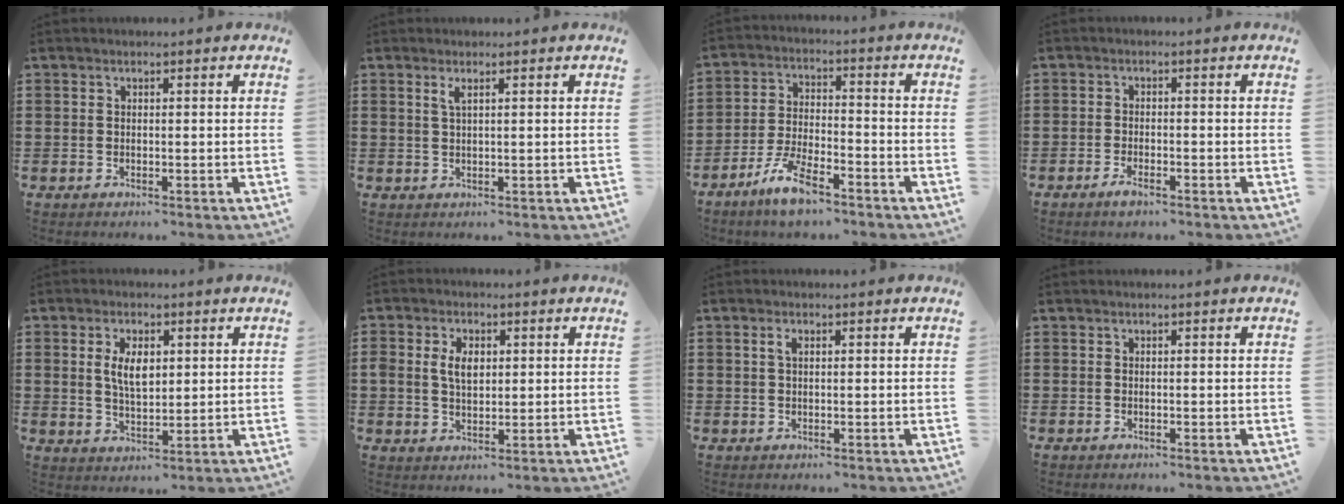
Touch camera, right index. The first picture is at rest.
{"total": 1.4, "force": [0.7, 0.1, 1.2], "torque": [-0.027, 0.001, 0.012]}
{"total": 7.4, "force": [-5.5, 1.8, 4.7], "torque": [-0.115, -0.003, -0.109]}
{"total": 1.9, "force": [-1.4, 0.5, 1.1], "torque": [-0.027, -0.002, -0.030]}
{"total": 5.4, "force": [1.2, 2.7, 4.5], "torque": [-0.086, 0.006, 0.018]}
{"total": 4.2, "force": [0.9, 2.7, 3.1], "torque": [-0.067, 0.012, 0.015]}
{"total": 1.2, "force": [0.4, 0.5, 1.0], "torque": [-0.022, 0.004, 0.007]}
{"total": 0.0}